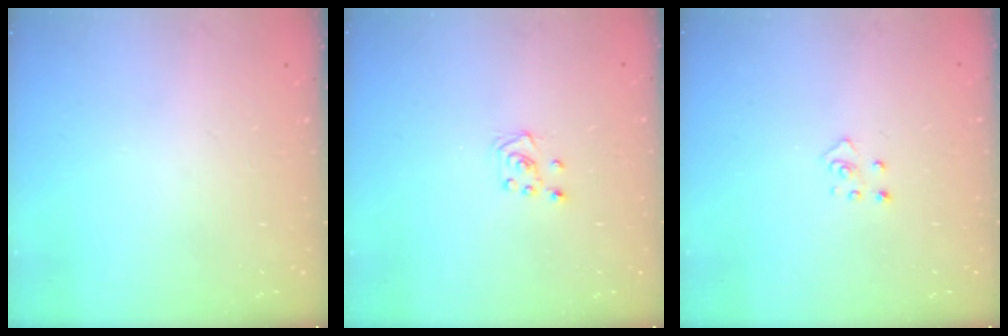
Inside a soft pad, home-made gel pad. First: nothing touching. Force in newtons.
{"total": 3.2, "press": 3.2, "slide": 0.4}
{"total": 2.8, "press": 2.8, "slide": 0.3}